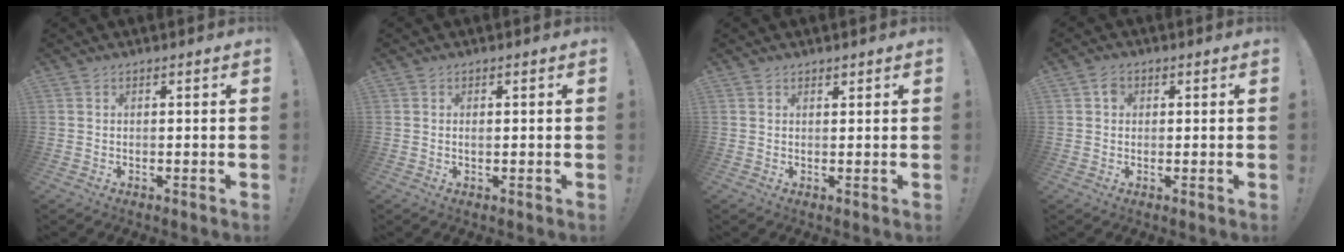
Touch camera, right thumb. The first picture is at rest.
{"total": 0.7, "force": [0.1, 0.4, 0.5], "torque": [-0.002, 0.000, -0.001]}
{"total": 1.0, "force": [0.9, 0.4, 0.1], "torque": [0.006, -0.006, 0.017]}
{"total": 2.4, "force": [0.5, 2.0, 1.2], "torque": [-0.009, -0.001, 0.005]}